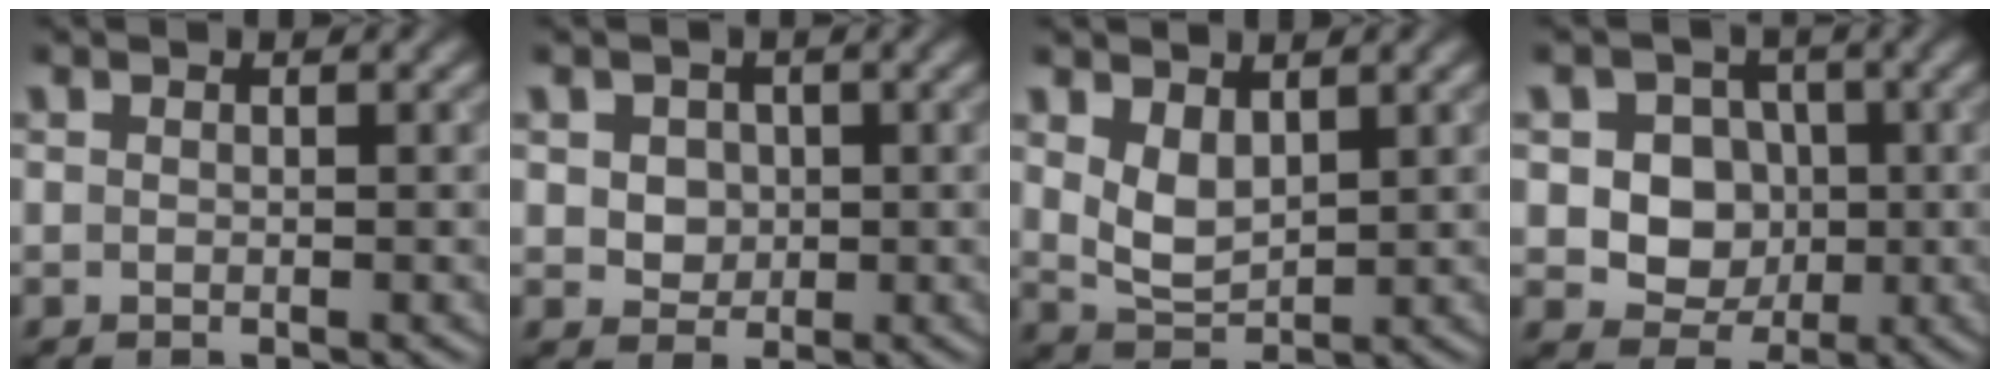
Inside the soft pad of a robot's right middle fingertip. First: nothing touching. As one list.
[{"total": 3.1, "force": [0.8, 2.6, 1.5], "torque": [-0.024, 0.009, 0.015]}, {"total": 3.1, "force": [1.3, 1.8, 2.1], "torque": [-0.049, -0.005, 0.033]}, {"total": 6.2, "force": [0.4, 5.5, 2.9], "torque": [-0.027, 0.013, -0.003]}]